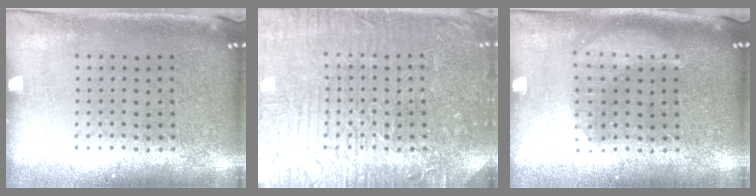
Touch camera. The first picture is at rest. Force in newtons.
{"total": 7.3, "press": 7.3, "slide": 1.0}
{"total": 1.3, "press": 1.3, "slide": 0.2}